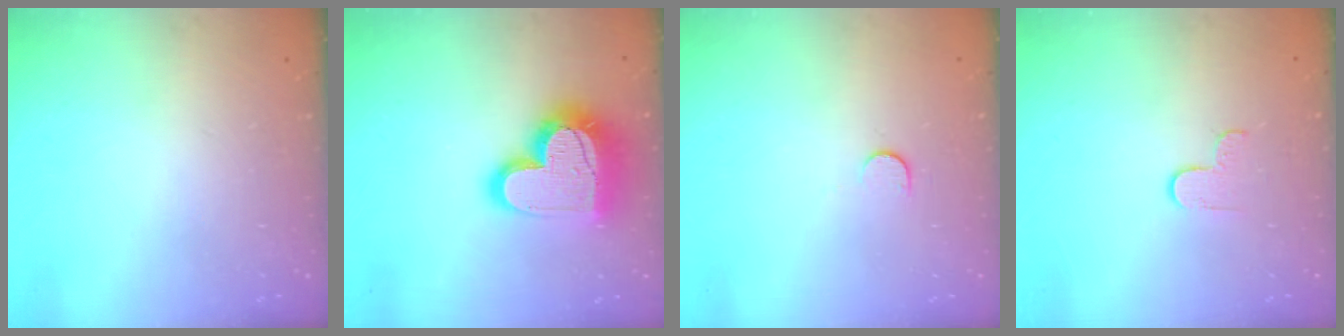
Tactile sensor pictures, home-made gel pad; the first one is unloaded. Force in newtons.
{"total": 21.1, "press": 21.0, "slide": 1.9}
{"total": 6.1, "press": 6.1, "slide": 0.6}
{"total": 2.7, "press": 2.6, "slide": 0.4}